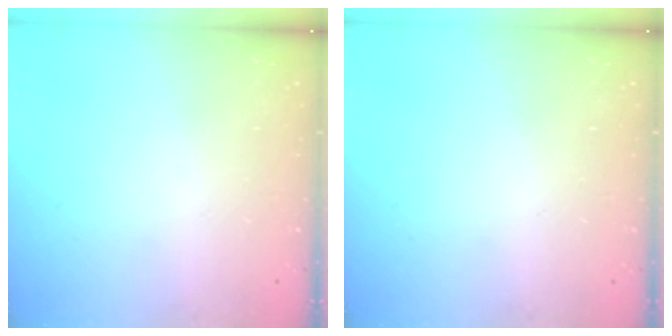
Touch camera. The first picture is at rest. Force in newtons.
{"total": 0.0}